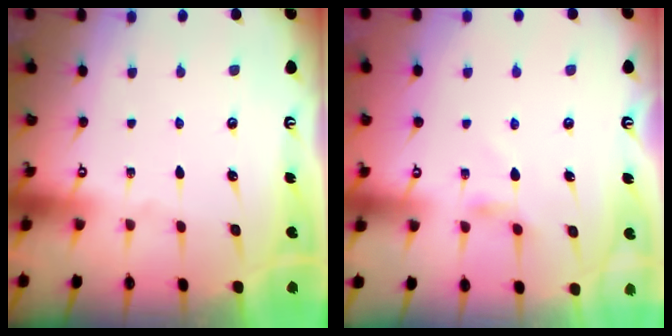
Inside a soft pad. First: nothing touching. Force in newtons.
{"total": 3.7, "press": 3.7, "slide": 0.5}